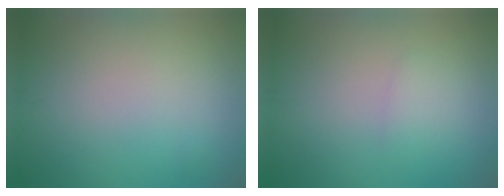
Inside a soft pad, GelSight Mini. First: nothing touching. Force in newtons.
{"total": 1.0, "press": 1.0, "slide": 0.1}